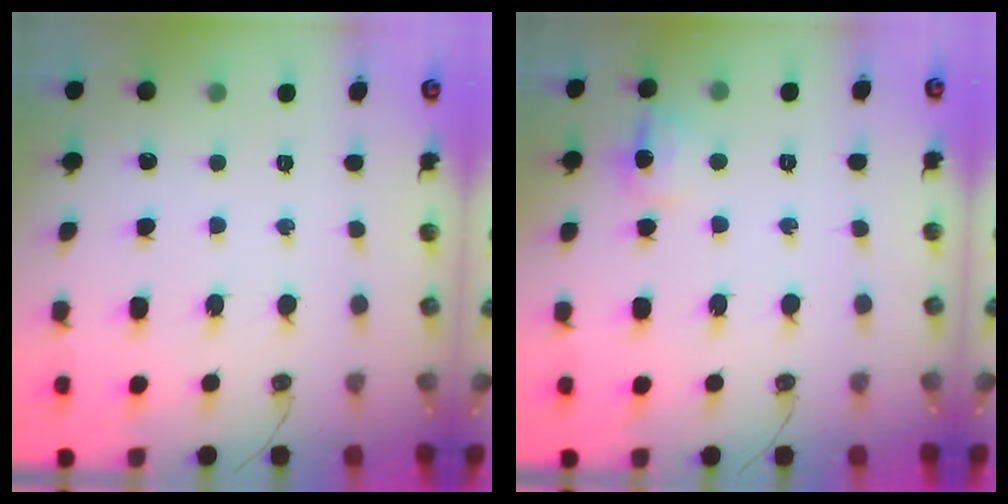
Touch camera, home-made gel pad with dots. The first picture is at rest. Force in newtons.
{"total": 9.6, "press": 9.6, "slide": 0.9}